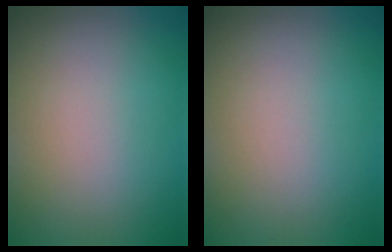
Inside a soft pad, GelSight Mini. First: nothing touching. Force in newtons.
{"total": 0.0}